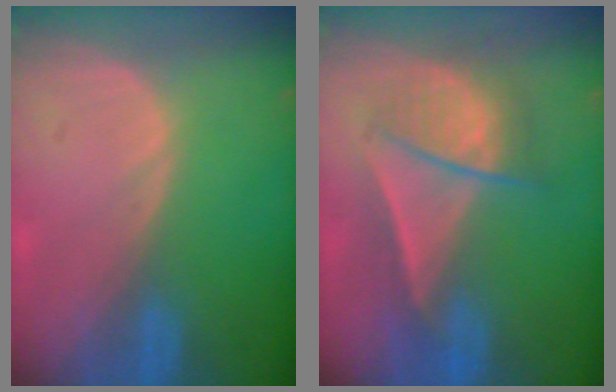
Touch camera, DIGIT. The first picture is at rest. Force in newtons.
{"total": 6.8, "press": 6.8, "slide": 0.4}